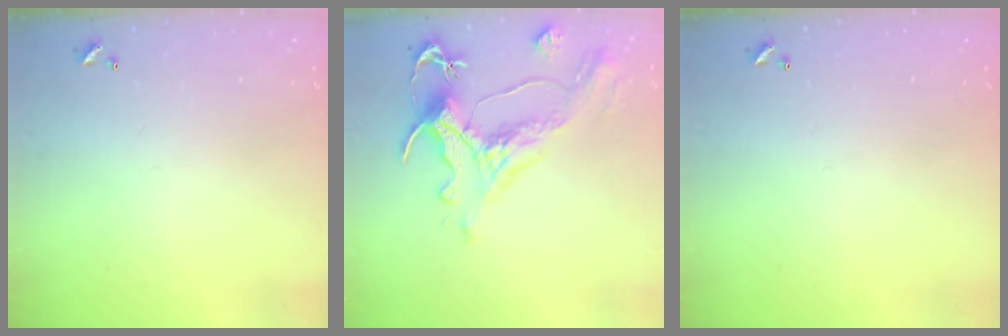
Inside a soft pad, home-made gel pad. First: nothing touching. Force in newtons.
{"total": 1.8, "press": 0.9, "slide": 1.5}
{"total": 0.0}